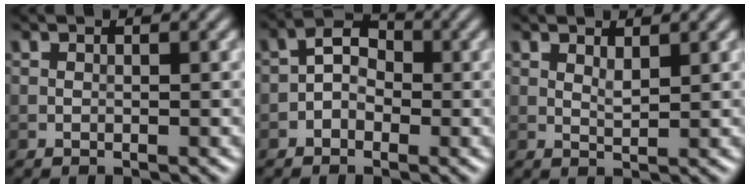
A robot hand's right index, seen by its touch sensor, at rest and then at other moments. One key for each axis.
{"total": 2.6, "fx": -1.0, "fy": 1.9, "fz": 1.6, "tx": -0.021, "ty": 0.012, "tz": -0.026}
{"total": 1.2, "fx": 0.9, "fy": 0.4, "fz": 0.7, "tx": -0.017, "ty": -0.001, "tz": 0.017}